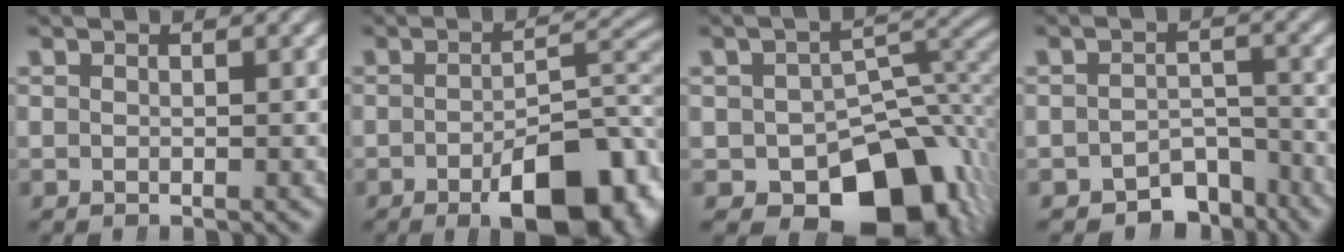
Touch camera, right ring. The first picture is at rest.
{"total": 9.8, "force": [-4.3, 3.3, 8.2], "torque": [-0.082, -0.008, -0.059]}
{"total": 15.1, "force": [-6.3, 9.3, 10.0], "torque": [-0.128, -0.041, -0.074]}
{"total": 6.2, "force": [-5.3, 2.6, 1.8], "torque": [0.004, -0.011, -0.083]}